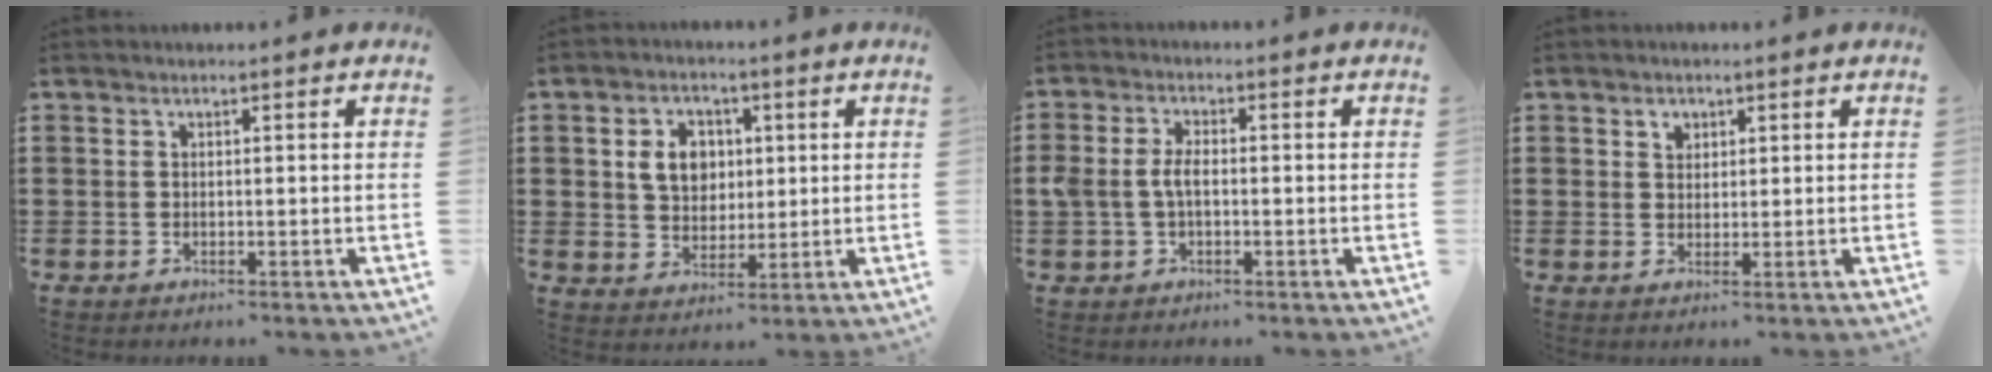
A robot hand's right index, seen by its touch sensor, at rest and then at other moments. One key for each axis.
{"total": 6.2, "fx": 1.5, "fy": 5.0, "fz": 3.4, "tx": -0.078, "ty": 0.015, "tz": 0.021}
{"total": 3.8, "fx": -0.3, "fy": 2.1, "fz": 3.1, "tx": -0.082, "ty": -0.003, "tz": -0.013}
{"total": 1.8, "fx": 0.9, "fy": 1.4, "fz": 0.6, "tx": -0.017, "ty": 0.008, "tz": 0.017}